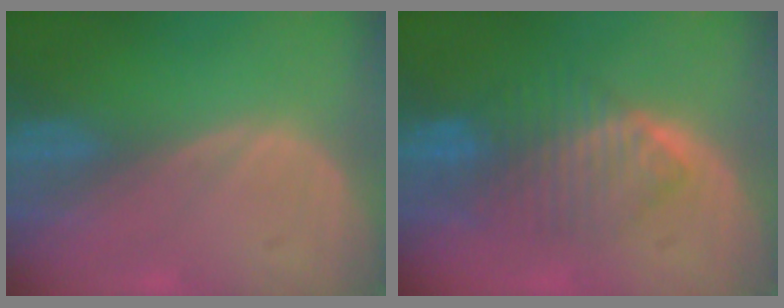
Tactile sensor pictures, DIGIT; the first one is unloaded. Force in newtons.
{"total": 7.5, "press": 7.3, "slide": 1.6}